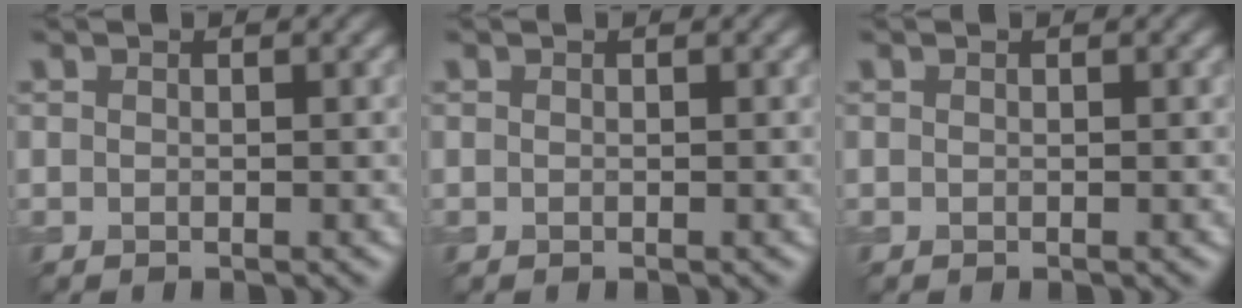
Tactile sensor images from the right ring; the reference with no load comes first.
{"total": 0.0}
{"total": 0.0}